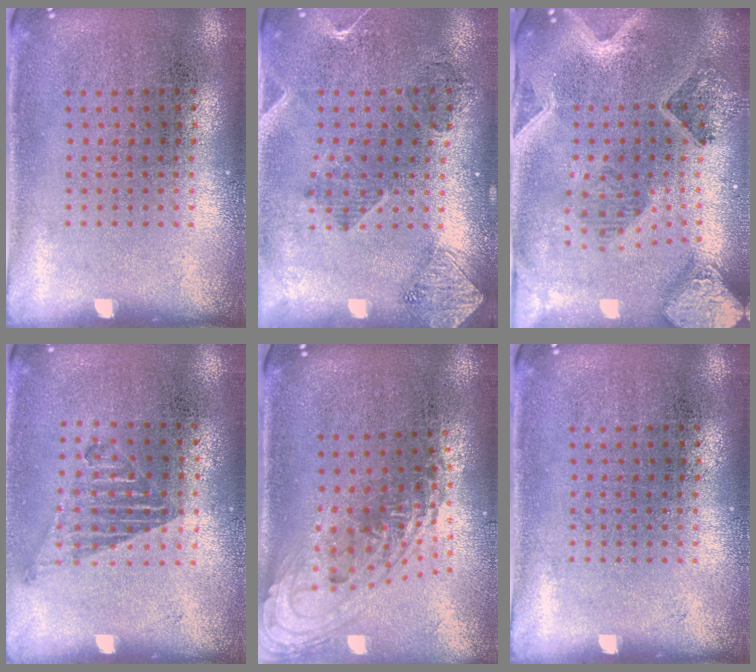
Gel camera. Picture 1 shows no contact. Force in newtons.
{"total": 1.8, "press": 1.6, "slide": 0.8}
{"total": 3.2, "press": 2.7, "slide": 1.6}
{"total": 1.0, "press": 0.9, "slide": 0.4}
{"total": 1.7, "press": 1.3, "slide": 1.0}
{"total": 0.0}